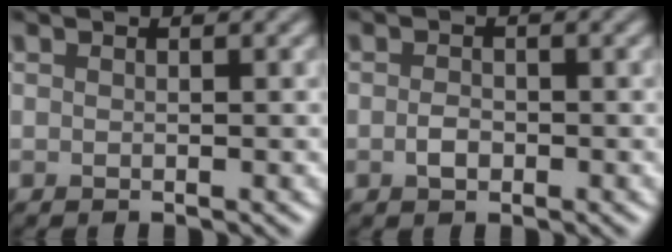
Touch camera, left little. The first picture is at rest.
{"total": 1.4, "force": [-0.5, 0.9, 0.9], "torque": [-0.020, 0.000, -0.013]}